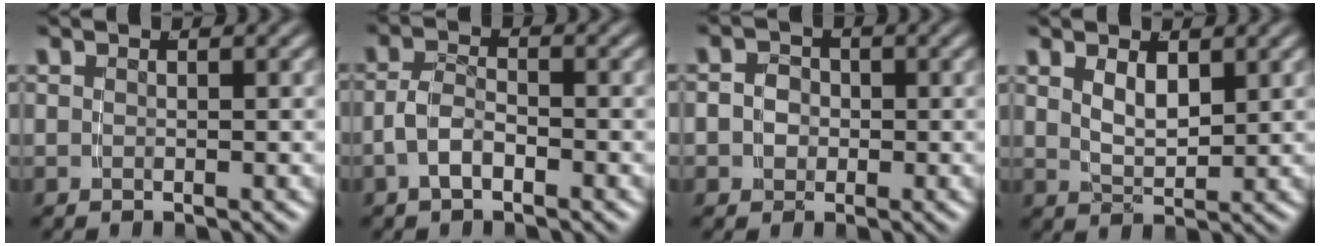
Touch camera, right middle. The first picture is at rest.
{"total": 2.7, "force": [-1.5, 1.4, 1.8], "torque": [-0.041, -0.008, -0.023]}
{"total": 4.2, "force": [-0.5, 3.9, 1.5], "torque": [-0.042, -0.018, -0.008]}
{"total": 2.6, "force": [1.1, 0.9, 2.1], "torque": [-0.035, -0.012, 0.029]}